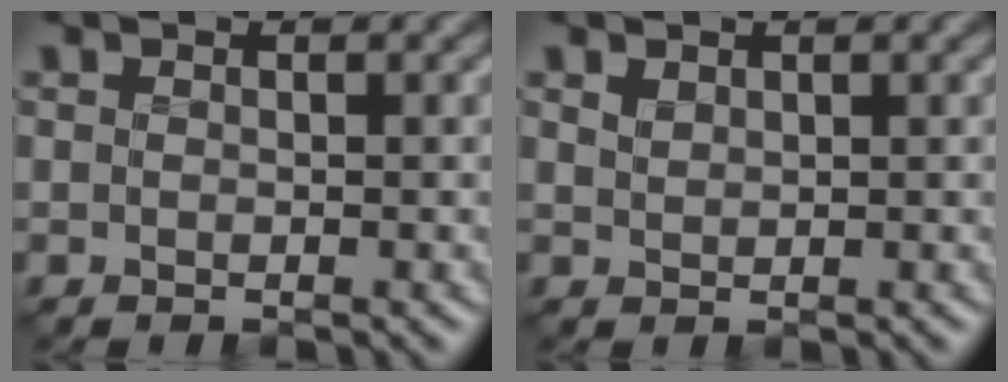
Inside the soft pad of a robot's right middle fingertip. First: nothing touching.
{"total": 0.7, "force": [0.6, 0.4, 0.3], "torque": [-0.013, -0.002, 0.015]}